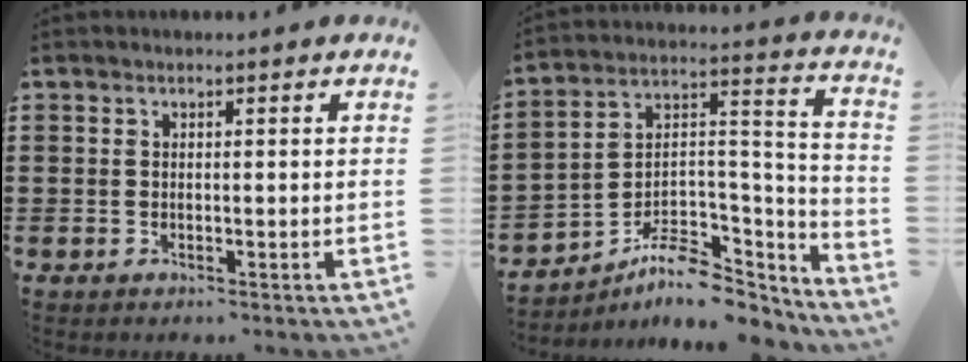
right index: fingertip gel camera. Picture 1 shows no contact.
{"total": 8.7, "force": [-6.5, 4.0, 4.3], "torque": [-0.069, 0.018, -0.119]}